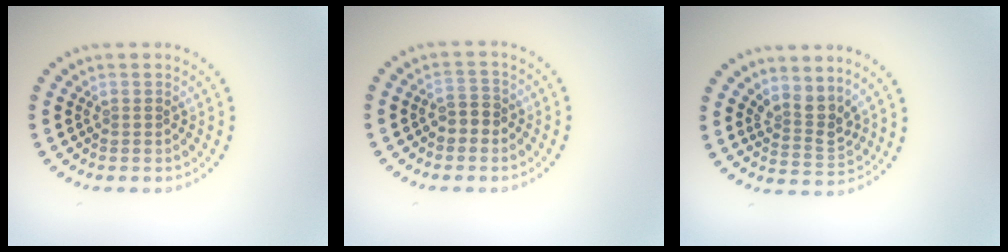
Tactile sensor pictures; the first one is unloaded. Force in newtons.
{"total": 1.8, "press": 1.7, "slide": 0.7}
{"total": 2.7, "press": 2.0, "slide": 1.8}